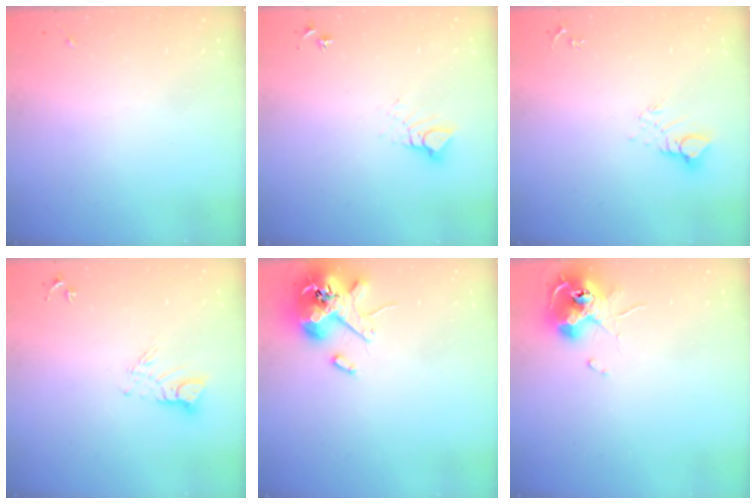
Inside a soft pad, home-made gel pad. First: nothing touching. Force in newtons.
{"total": 6.3, "press": 6.3, "slide": 0.1}
{"total": 5.0, "press": 5.0, "slide": 0.3}
{"total": 6.7, "press": 6.7, "slide": 0.6}
{"total": 12.3, "press": 12.2, "slide": 1.9}
{"total": 11.3, "press": 11.3, "slide": 0.6}